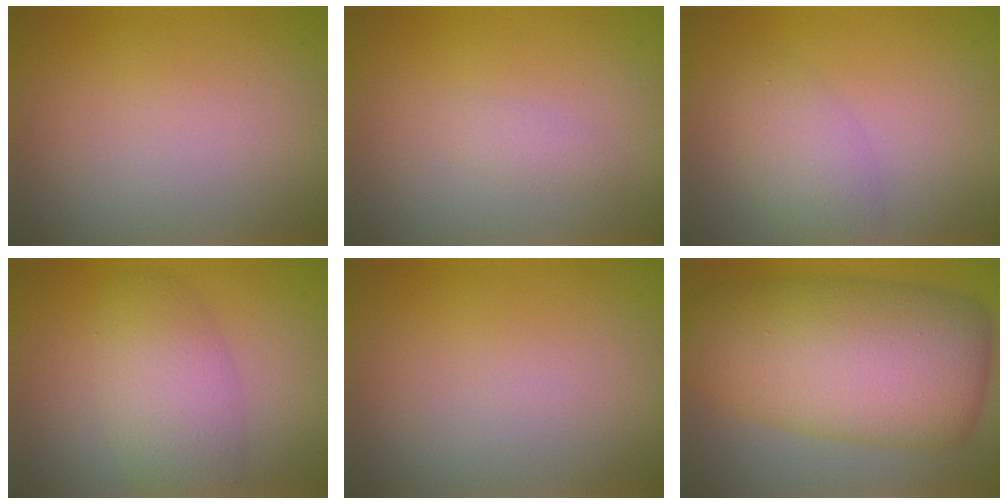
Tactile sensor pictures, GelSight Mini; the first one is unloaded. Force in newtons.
{"total": 1.0, "press": 1.0, "slide": 0.1}
{"total": 3.0, "press": 3.0, "slide": 0.2}
{"total": 4.6, "press": 4.6, "slide": 0.2}
{"total": 0.0}
{"total": 12.7, "press": 12.7, "slide": 0.2}